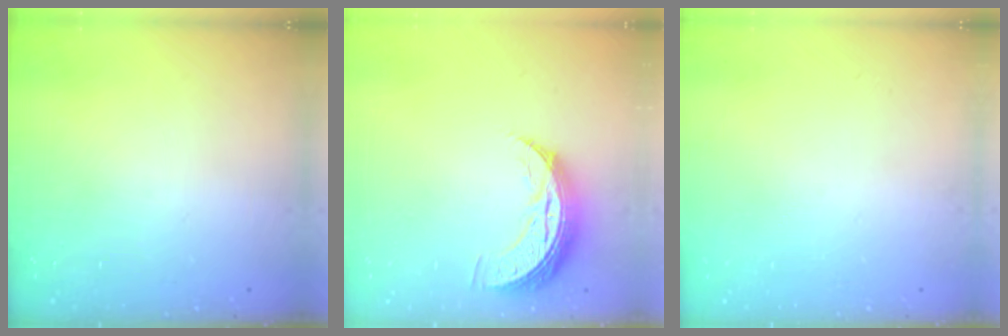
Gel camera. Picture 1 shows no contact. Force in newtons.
{"total": 8.3, "press": 8.3, "slide": 0.7}
{"total": 0.0}